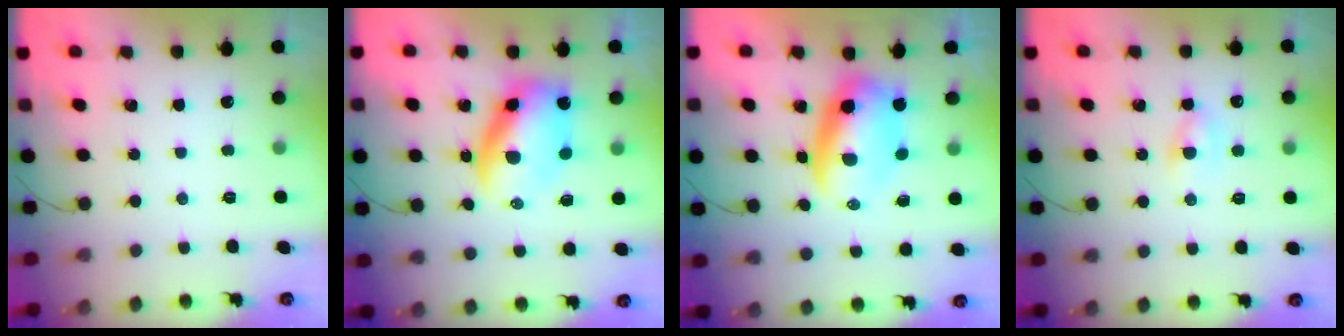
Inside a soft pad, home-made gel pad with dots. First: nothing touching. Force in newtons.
{"total": 9.5, "press": 9.2, "slide": 2.4}
{"total": 8.1, "press": 7.8, "slide": 2.2}
{"total": 3.3, "press": 3.1, "slide": 1.1}